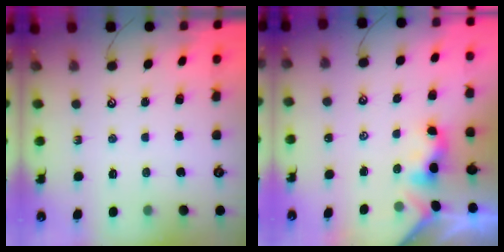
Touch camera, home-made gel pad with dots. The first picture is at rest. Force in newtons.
{"total": 1.1, "press": 1.0, "slide": 0.4}